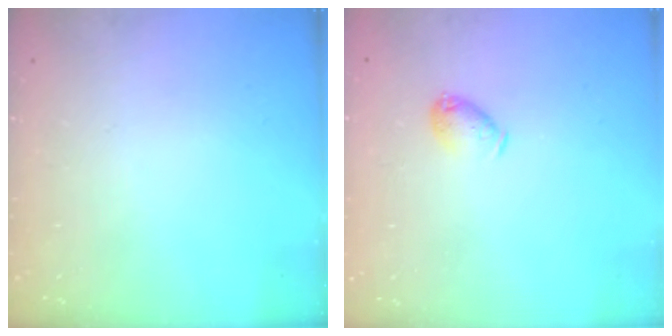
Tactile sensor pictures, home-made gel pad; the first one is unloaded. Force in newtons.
{"total": 6.1, "press": 6.1, "slide": 0.5}